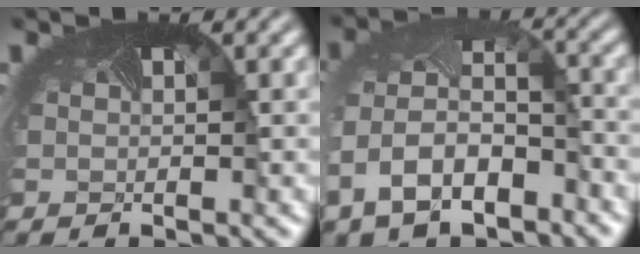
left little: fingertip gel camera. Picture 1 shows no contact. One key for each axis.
{"total": 7.2, "fx": -3.7, "fy": 4.5, "fz": 4.3, "tx": -0.116, "ty": -0.018, "tz": -0.066}